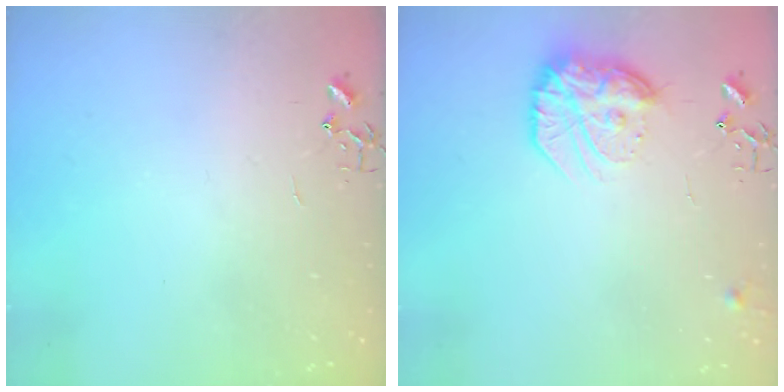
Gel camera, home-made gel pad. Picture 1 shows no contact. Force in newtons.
{"total": 16.9, "press": 16.8, "slide": 1.4}